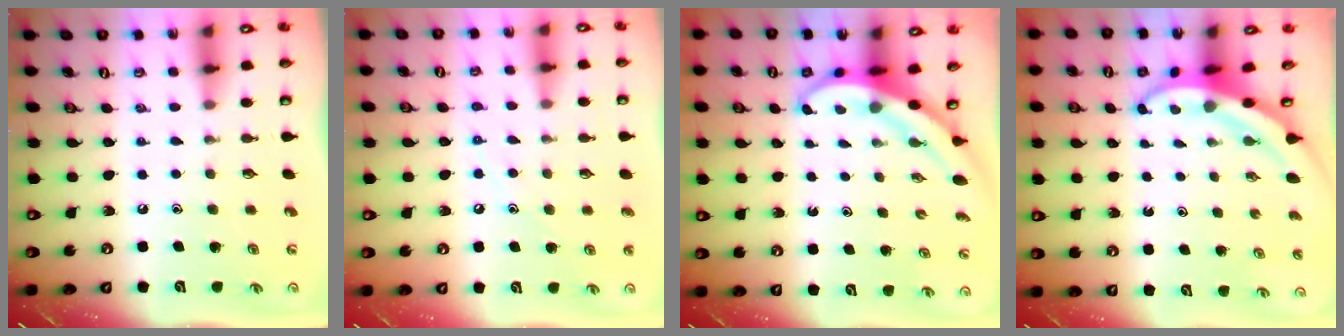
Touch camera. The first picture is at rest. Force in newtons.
{"total": 6.7, "press": 6.6, "slide": 0.7}
{"total": 3.7, "press": 3.7, "slide": 0.3}
{"total": 3.9, "press": 3.9, "slide": 0.4}